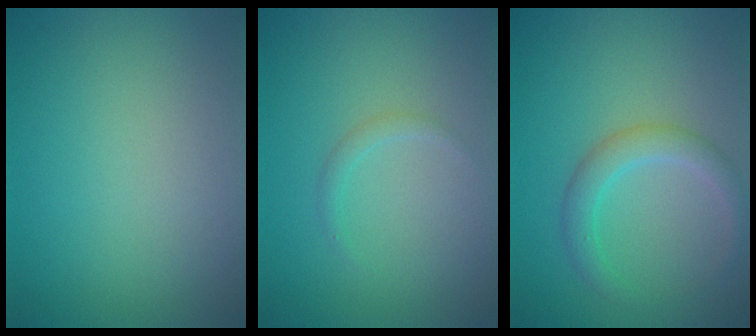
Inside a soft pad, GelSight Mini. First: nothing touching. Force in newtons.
{"total": 0.9, "press": 0.9, "slide": 0.0}
{"total": 2.7, "press": 2.7, "slide": 0.2}